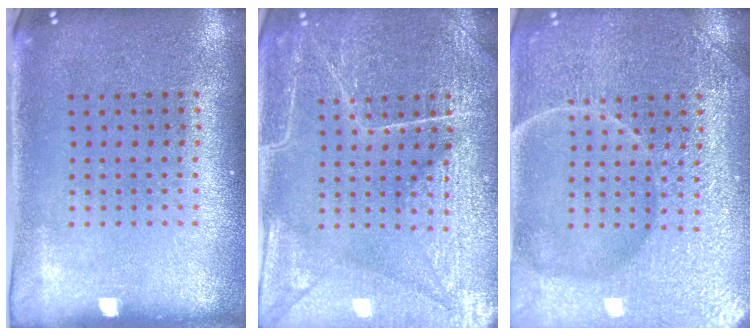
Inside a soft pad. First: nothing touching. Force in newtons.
{"total": 4.1, "press": 4.1, "slide": 0.4}
{"total": 7.5, "press": 7.4, "slide": 1.0}